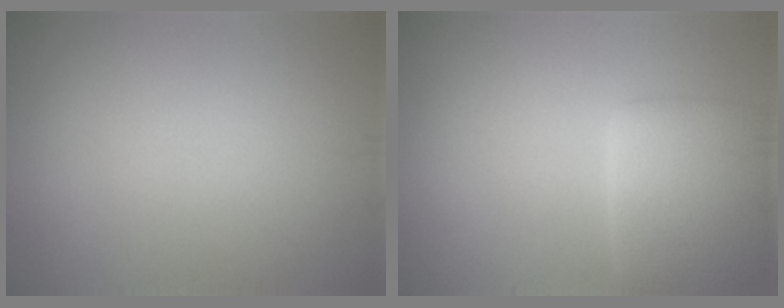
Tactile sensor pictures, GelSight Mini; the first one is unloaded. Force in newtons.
{"total": 4.4, "press": 4.4, "slide": 0.2}